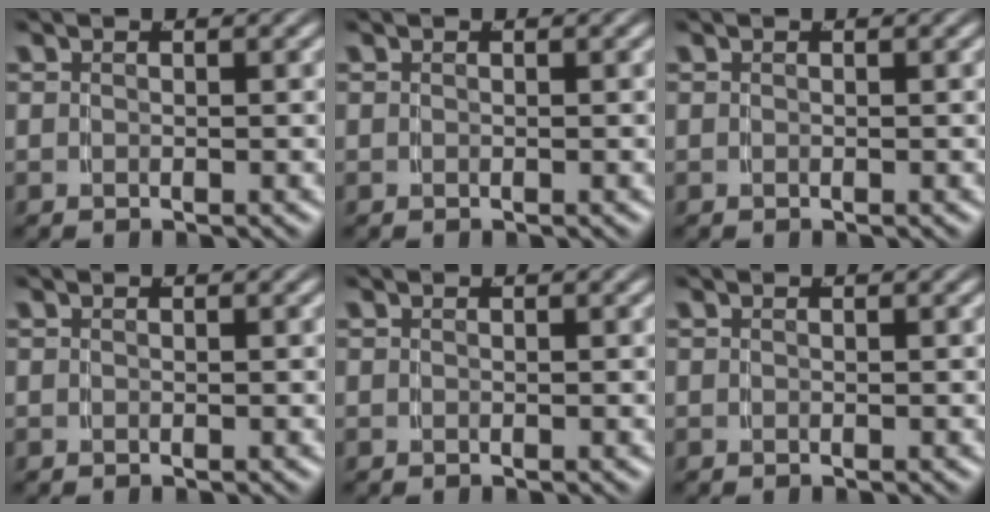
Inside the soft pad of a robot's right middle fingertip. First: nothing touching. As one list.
[{"total": 0.0}, {"total": 0.0}, {"total": 0.0}, {"total": 0.0}, {"total": 0.0}]